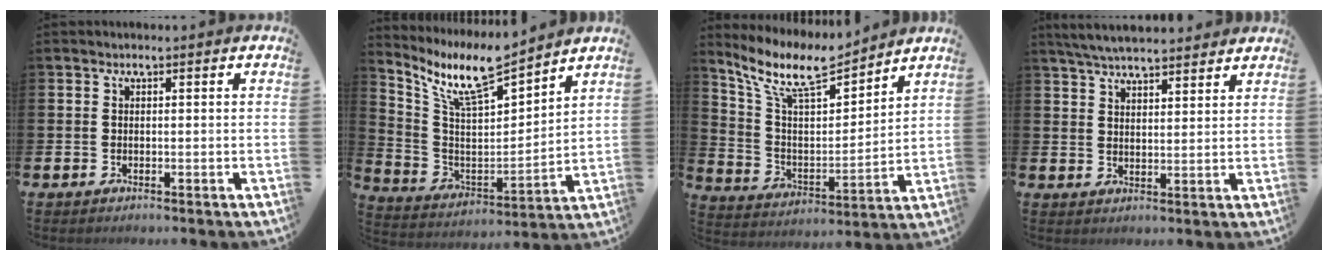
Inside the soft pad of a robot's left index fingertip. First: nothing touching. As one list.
[{"total": 11.0, "force": [9.3, 2.1, 5.5], "torque": [-0.144, -0.047, 0.164]}, {"total": 10.1, "force": [8.6, 2.7, 4.5], "torque": [-0.128, -0.045, 0.155]}, {"total": 5.4, "force": [5.3, 0.6, 1.2], "torque": [-0.039, -0.018, 0.098]}]